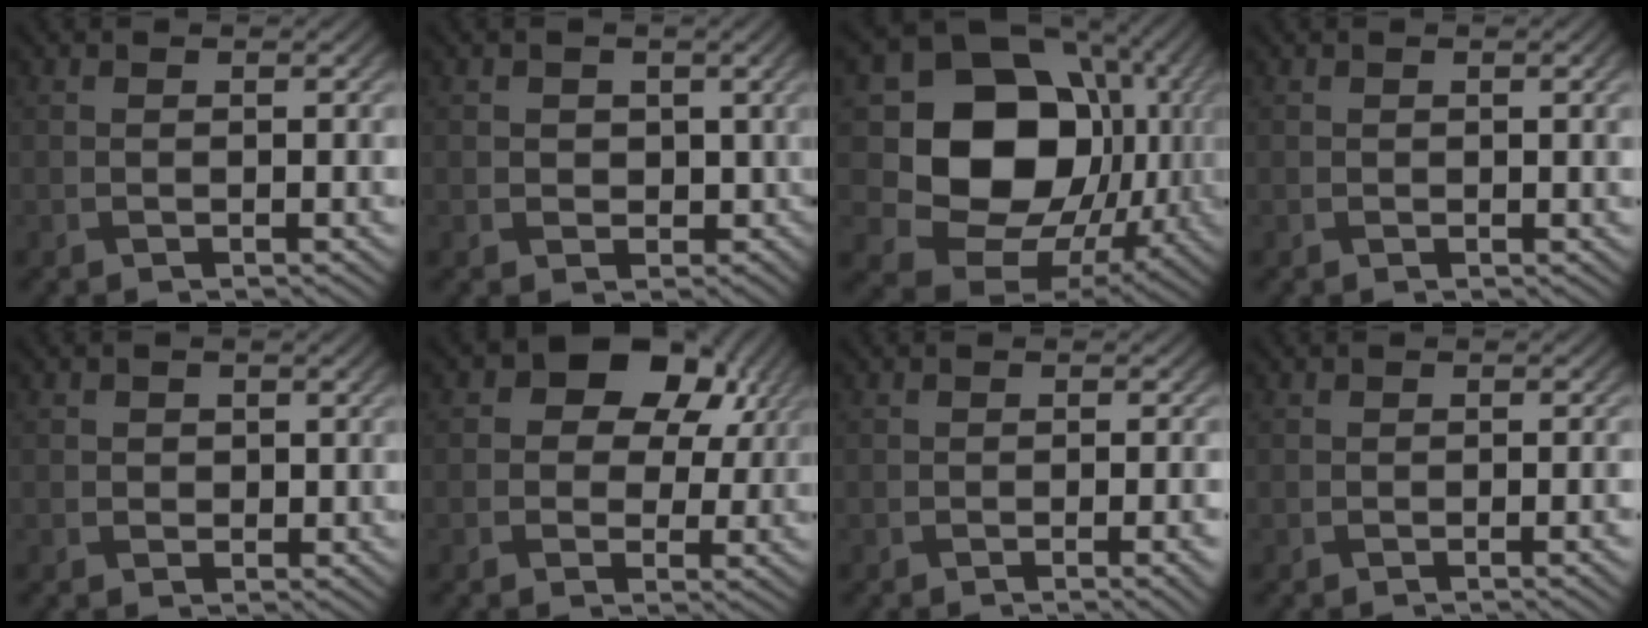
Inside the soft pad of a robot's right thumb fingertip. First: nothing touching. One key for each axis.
{"total": 3.1, "fx": 0.2, "fy": 2.9, "fz": 1.1, "tx": -0.018, "ty": -0.007, "tz": 0.005}
{"total": 18.4, "fx": 1.3, "fy": 15.0, "fz": 10.6, "tx": -0.206, "ty": -0.043, "tz": 0.045}
{"total": 1.0, "fx": 0.4, "fy": 0.4, "fz": 0.8, "tx": -0.009, "ty": -0.002, "tz": 0.008}
{"total": 1.2, "fx": 0.2, "fy": 1.1, "fz": 0.1, "tx": -0.001, "ty": -0.004, "tz": 0.001}
{"total": 11.1, "fx": 4.3, "fy": 8.1, "fz": 6.3, "tx": -0.103, "ty": 0.028, "tz": 0.055}
{"total": 2.4, "fx": -0.6, "fy": 0.5, "fz": 2.2, "tx": -0.026, "ty": 0.003, "tz": -0.013}
{"total": 1.3, "fx": -0.3, "fy": 0.2, "fz": 1.2, "tx": -0.014, "ty": 0.002, "tz": -0.008}